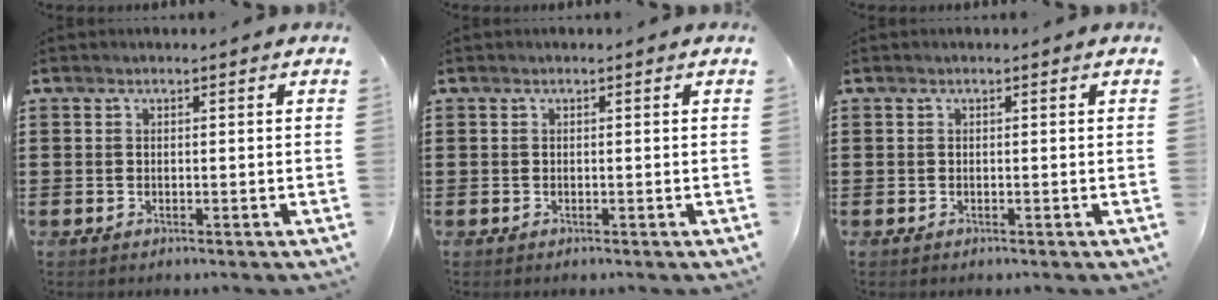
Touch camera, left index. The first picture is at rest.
{"total": 0.0}
{"total": 0.0}